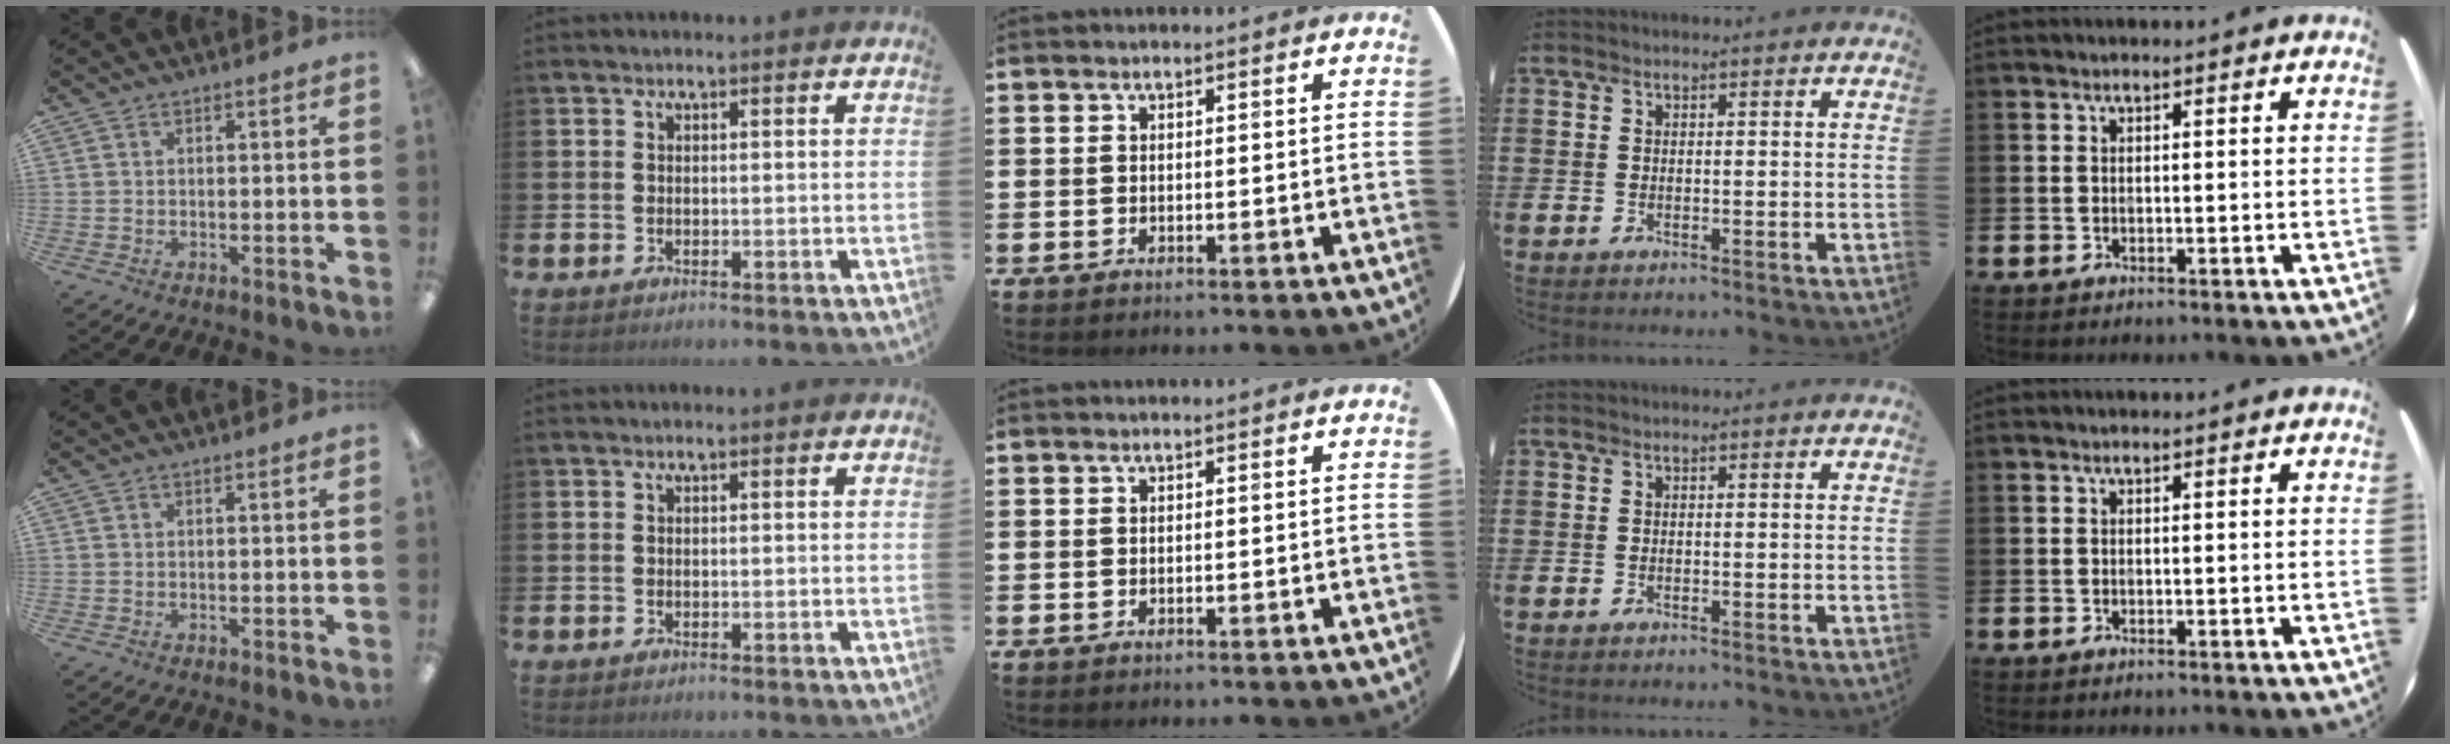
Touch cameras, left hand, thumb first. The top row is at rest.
{}